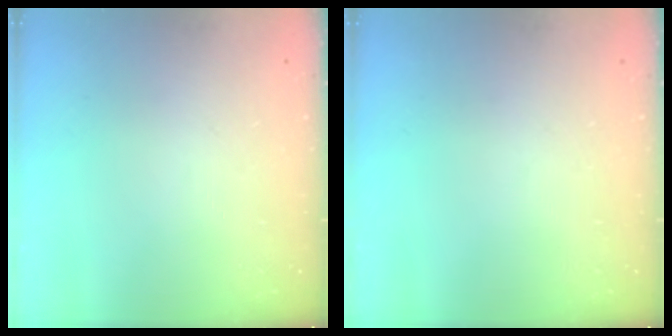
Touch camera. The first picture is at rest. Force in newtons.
{"total": 0.0}